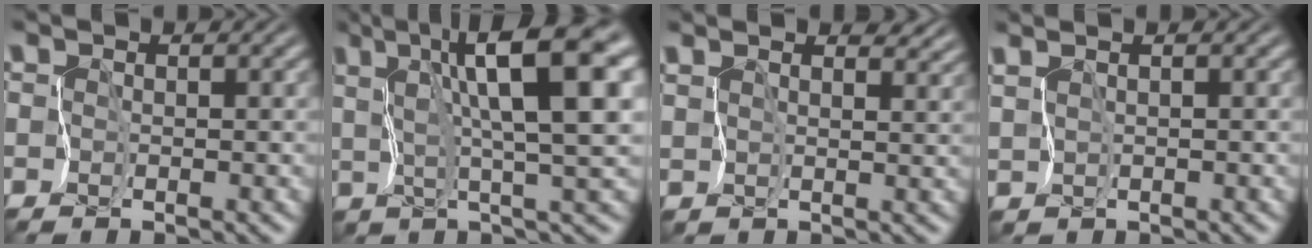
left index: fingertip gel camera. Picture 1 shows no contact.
{"total": 10.8, "force": [4.6, 1.8, 9.6], "torque": [-0.146, 0.010, 0.076]}
{"total": 3.4, "force": [3.0, 1.3, 1.2], "torque": [-0.034, 0.002, 0.040]}
{"total": 1.2, "force": [1.2, -0.3, 0.2], "torque": [-0.007, 0.008, 0.027]}